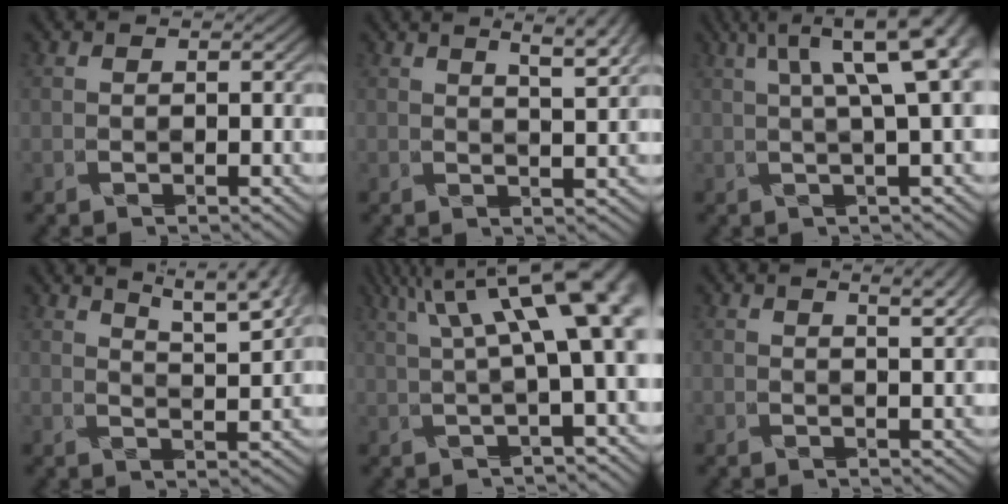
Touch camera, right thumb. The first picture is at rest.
{"total": 3.6, "force": [2.6, -0.2, 2.5], "torque": [-0.054, 0.004, 0.046]}
{"total": 9.1, "force": [3.3, 1.6, 8.3], "torque": [-0.139, 0.022, 0.050]}
{"total": 6.4, "force": [5.2, 0.2, 3.7], "torque": [-0.067, 0.008, 0.076]}
{"total": 13.9, "force": [5.2, 3.1, 12.5], "torque": [-0.191, 0.033, 0.087]}
{"total": 2.2, "force": [1.5, 0.1, 1.6], "torque": [-0.038, 0.000, 0.031]}